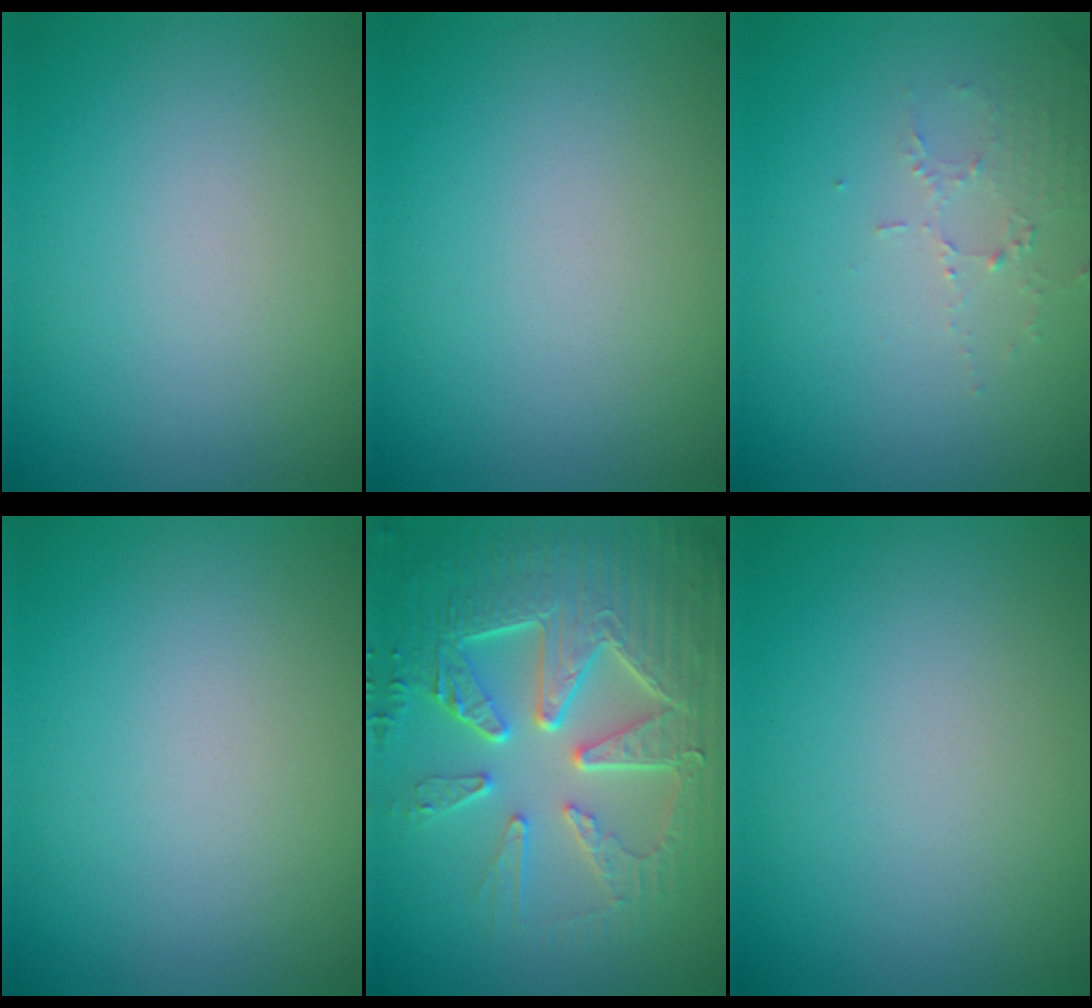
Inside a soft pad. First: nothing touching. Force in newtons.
{"total": 0.0}
{"total": 1.9, "press": 1.8, "slide": 0.4}
{"total": 0.0}
{"total": 9.1, "press": 6.5, "slide": 6.3}
{"total": 0.0}